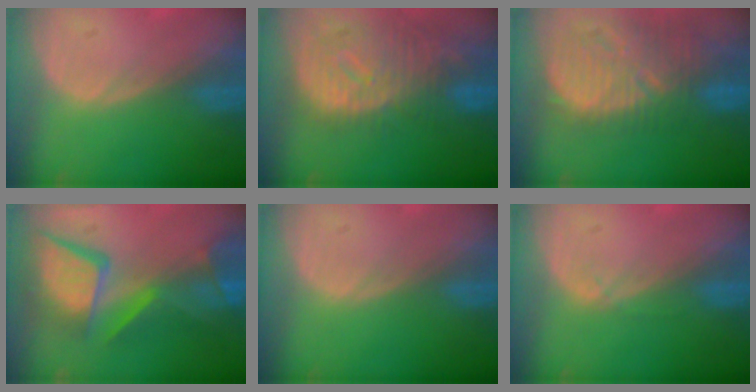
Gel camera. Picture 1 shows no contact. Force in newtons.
{"total": 12.2, "press": 10.5, "slide": 6.2}
{"total": 13.0, "press": 11.4, "slide": 6.2}
{"total": 13.5, "press": 11.0, "slide": 7.8}
{"total": 0.0}
{"total": 0.9, "press": 0.8, "slide": 0.2}